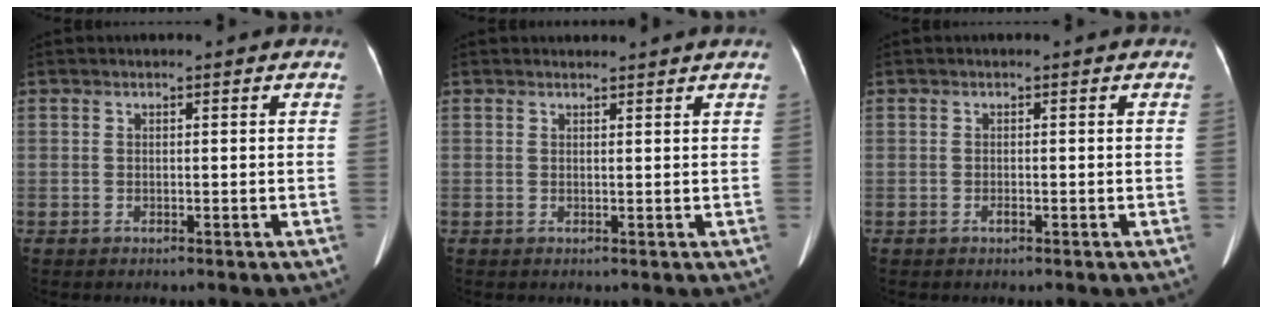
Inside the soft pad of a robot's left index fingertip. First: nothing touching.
{"total": 1.9, "force": [1.8, -0.2, 0.0], "torque": [-0.009, 0.005, 0.022]}
{"total": 0.6, "force": [-0.5, 0.1, 0.2], "torque": [-0.006, -0.004, -0.008]}